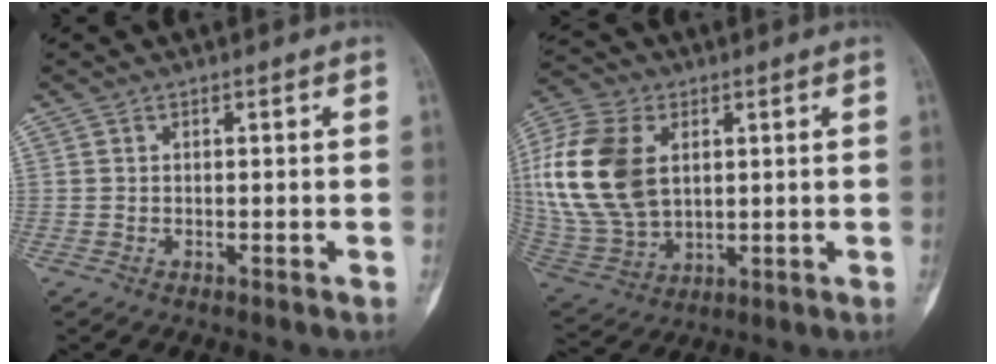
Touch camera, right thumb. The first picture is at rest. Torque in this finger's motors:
{"motor_torque": [-0.49, 1.22, 1.99, 0.45, 0.46]}